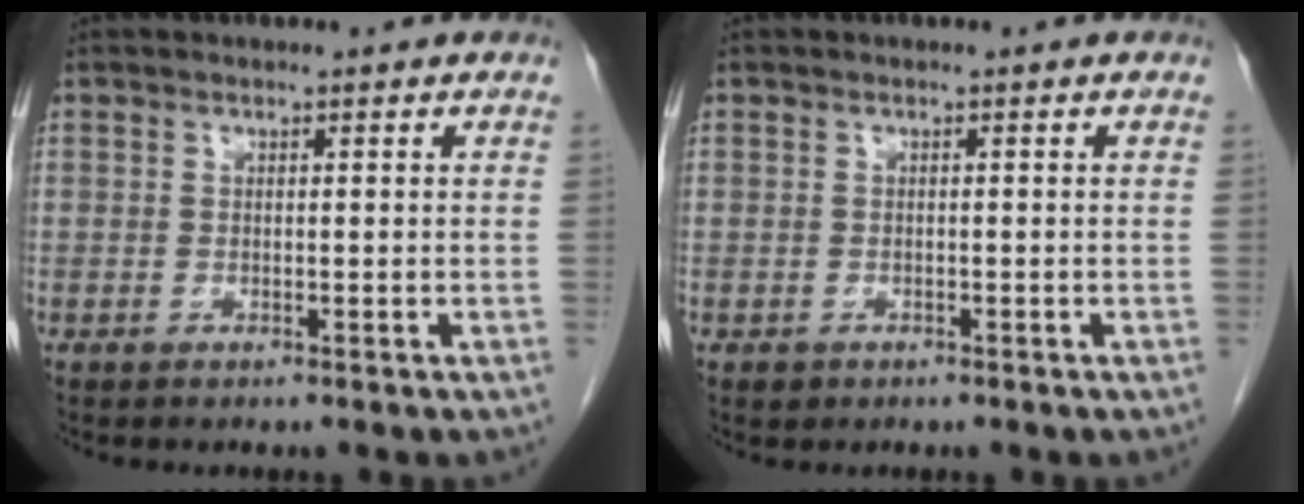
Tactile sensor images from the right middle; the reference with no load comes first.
{"total": 0.9, "force": [-0.5, 0.7, 0.1], "torque": [-0.006, 0.002, -0.005]}